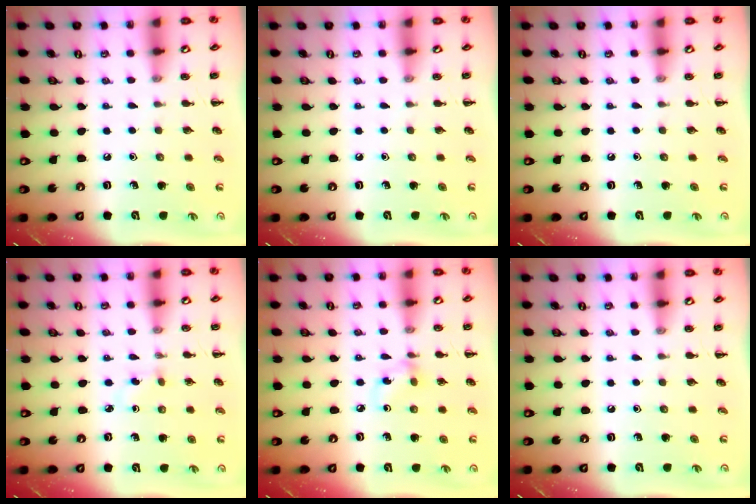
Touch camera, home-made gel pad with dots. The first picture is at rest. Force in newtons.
{"total": 0.0}
{"total": 0.0}
{"total": 2.4, "press": 2.2, "slide": 0.9}
{"total": 4.1, "press": 3.8, "slide": 1.5}
{"total": 0.0}